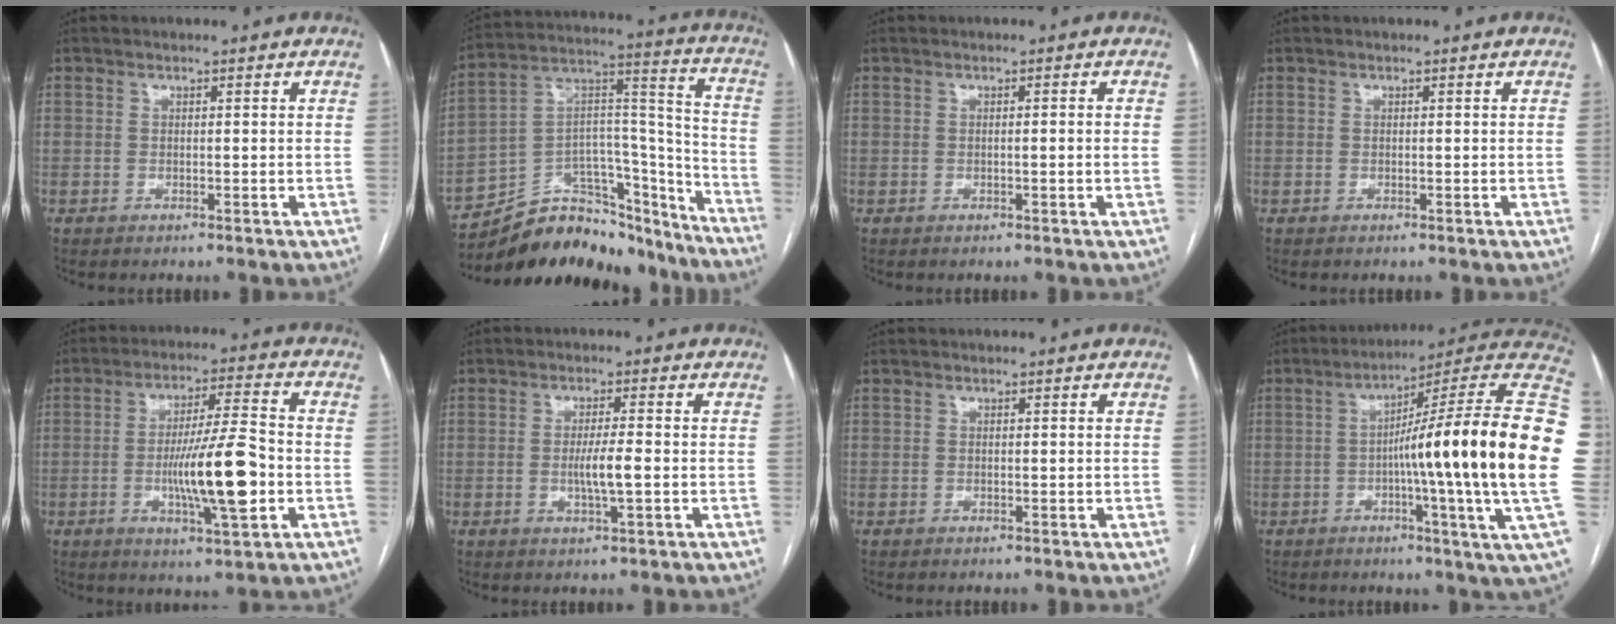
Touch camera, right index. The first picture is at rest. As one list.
[{"total": 23.8, "force": [-21.1, 8.5, 6.9], "torque": [-0.096, 0.053, -0.323]}, {"total": 1.3, "force": [-0.1, -0.1, 1.3], "torque": [-0.019, 0.000, -0.001]}, {"total": 0.0}, {"total": 12.9, "force": [-2.8, 1.1, 12.5], "torque": [-0.216, -0.005, -0.048]}, {"total": 4.2, "force": [-0.7, 0.1, 4.1], "torque": [-0.077, -0.005, -0.013]}, {"total": 0.0}, {"total": 27.9, "force": [-1.1, -0.8, 27.8], "torque": [-0.297, 0.020, -0.037]}]